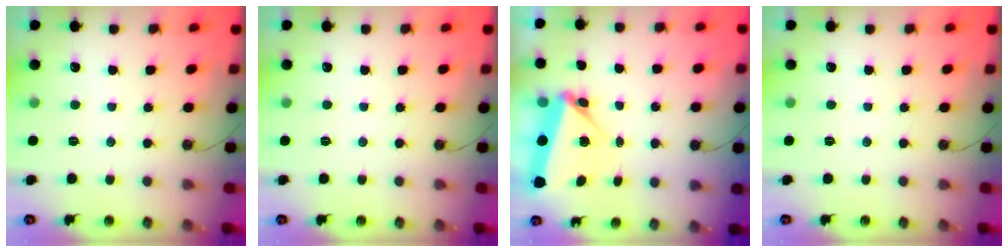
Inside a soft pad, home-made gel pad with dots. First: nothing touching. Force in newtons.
{"total": 0.0}
{"total": 7.0, "press": 4.9, "slide": 5.0}
{"total": 0.0}